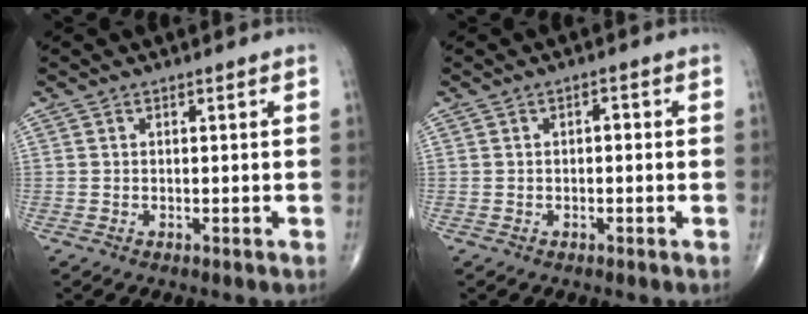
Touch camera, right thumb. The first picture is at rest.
{"total": 1.2, "force": [-0.1, 0.8, 1.0], "torque": [-0.010, 0.005, -0.004]}